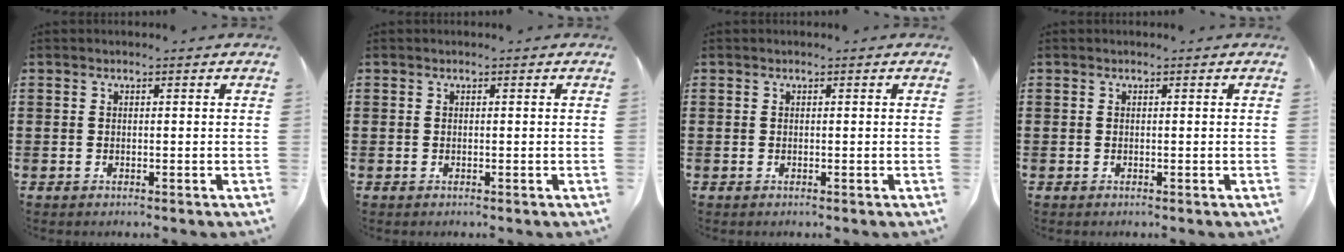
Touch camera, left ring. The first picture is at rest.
{"total": 0.0}
{"total": 0.0}
{"total": 0.0}